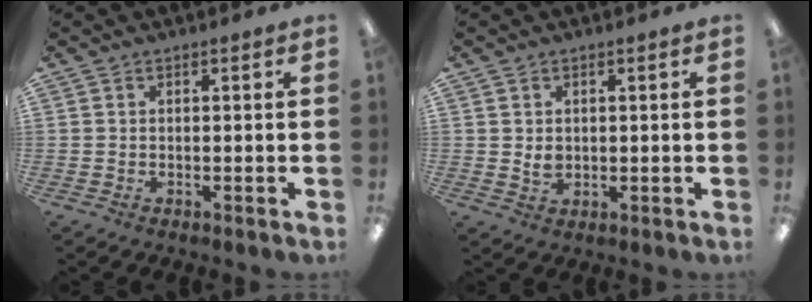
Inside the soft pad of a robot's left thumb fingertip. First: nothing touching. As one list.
[{"total": 2.4, "force": [0.7, 2.0, 1.2], "torque": [-0.016, 0.000, 0.010]}]